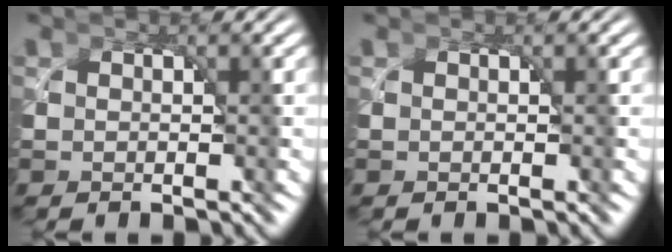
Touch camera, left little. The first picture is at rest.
{"total": 0.0}